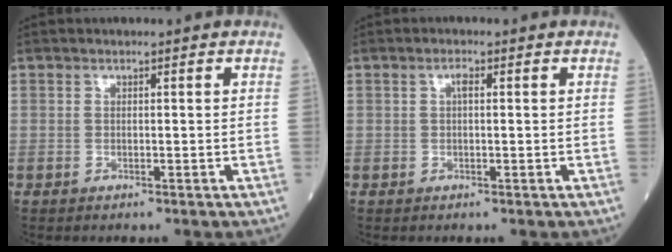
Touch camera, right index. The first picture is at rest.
{"total": 1.2, "force": [0.2, 0.4, 1.1], "torque": [-0.021, 0.004, 0.002]}